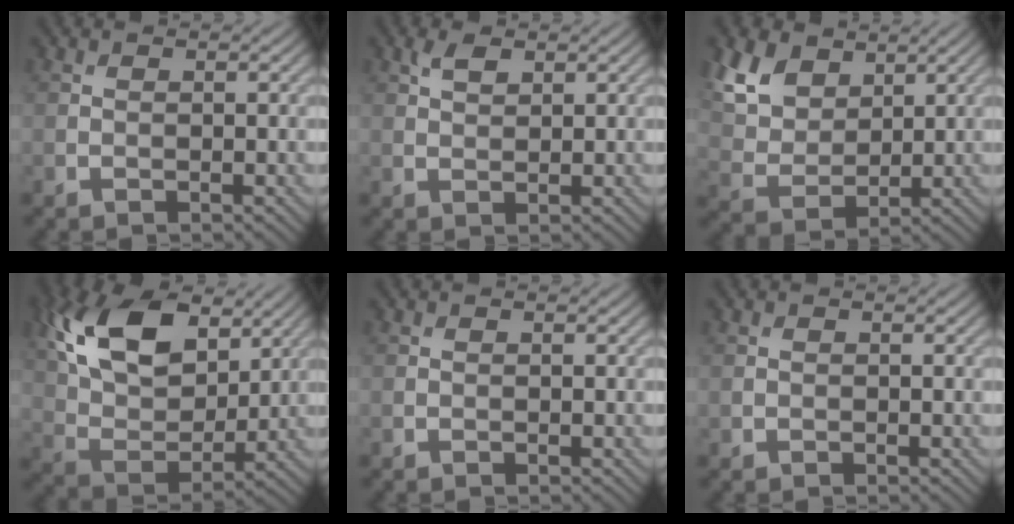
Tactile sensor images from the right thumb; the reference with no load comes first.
{"total": 2.1, "force": [1.3, 1.0, 1.4], "torque": [-0.028, 0.003, 0.026]}
{"total": 8.6, "force": [4.8, 5.4, 4.7], "torque": [-0.137, 0.006, 0.089]}
{"total": 14.8, "force": [6.8, 8.5, 10.0], "torque": [-0.213, 0.014, 0.127]}
{"total": 0.0}
{"total": 0.0}